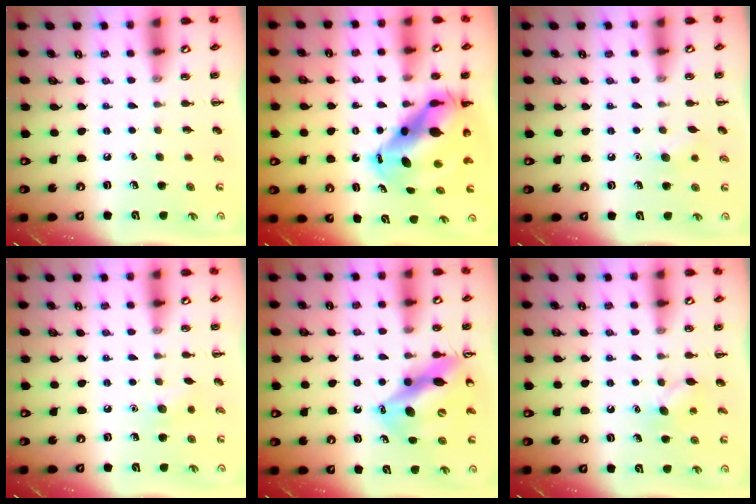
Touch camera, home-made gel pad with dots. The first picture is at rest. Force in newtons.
{"total": 12.6, "press": 12.0, "slide": 3.6}
{"total": 6.0, "press": 5.8, "slide": 1.6}
{"total": 5.9, "press": 5.7, "slide": 1.4}
{"total": 14.2, "press": 13.5, "slide": 4.4}
{"total": 5.7, "press": 5.5, "slide": 1.5}